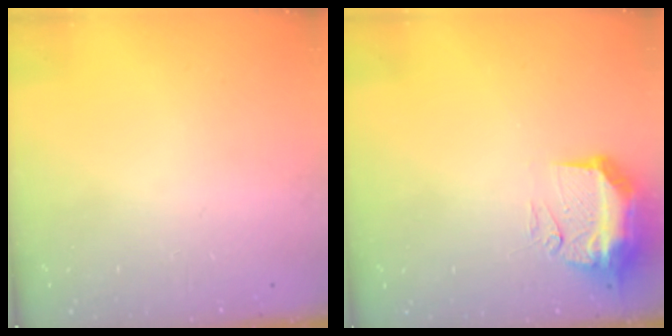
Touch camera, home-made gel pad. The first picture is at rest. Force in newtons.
{"total": 11.0, "press": 10.9, "slide": 1.1}